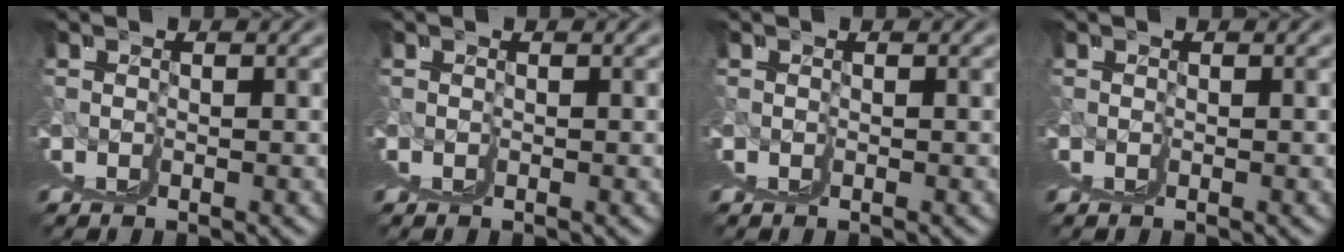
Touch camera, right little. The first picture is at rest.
{"total": 0.0}
{"total": 0.0}
{"total": 0.0}